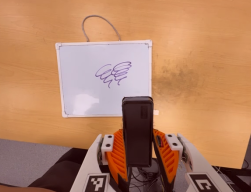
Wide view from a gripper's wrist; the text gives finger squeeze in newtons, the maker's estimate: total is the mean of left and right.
{"total": 4.4, "left": 3.1, "right": 5.7}